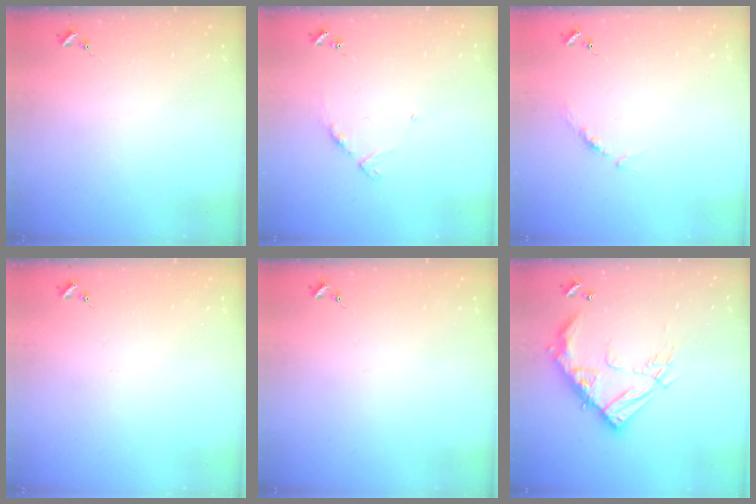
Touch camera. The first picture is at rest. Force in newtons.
{"total": 4.7, "press": 4.6, "slide": 0.5}
{"total": 3.7, "press": 3.7, "slide": 0.5}
{"total": 0.0}
{"total": 0.0}
{"total": 19.4, "press": 19.2, "slide": 2.1}